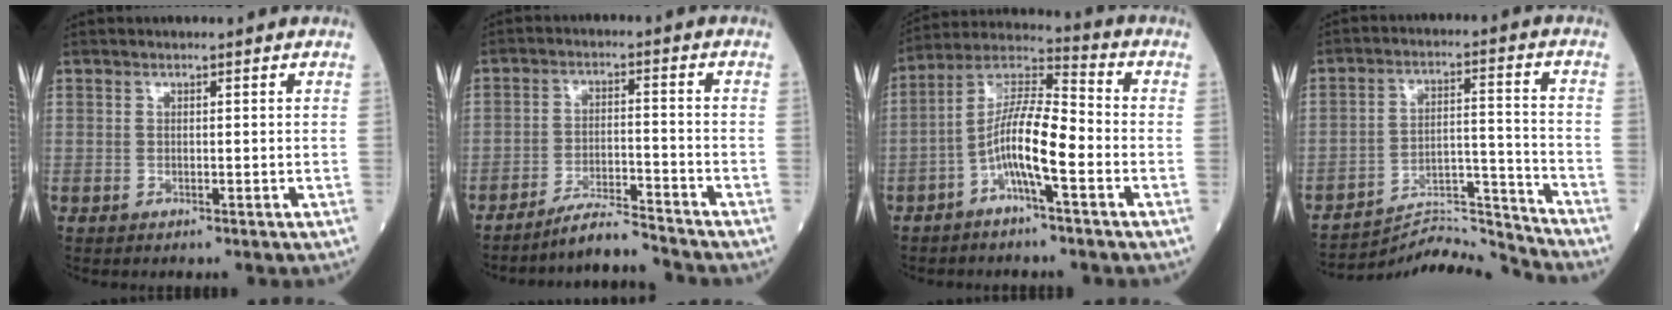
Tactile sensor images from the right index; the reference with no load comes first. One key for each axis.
{"total": 6.6, "fx": -6.4, "fy": -0.7, "fz": 1.3, "tx": -0.022, "ty": -0.009, "tz": -0.115}
{"total": 10.7, "fx": -3.4, "fy": 1.8, "fz": 9.9, "tx": -0.194, "ty": 0.022, "tz": -0.068}
{"total": 11.7, "fx": -11.5, "fy": -2.3, "fz": -0.9, "tx": 0.008, "ty": 0.037, "tz": -0.192}